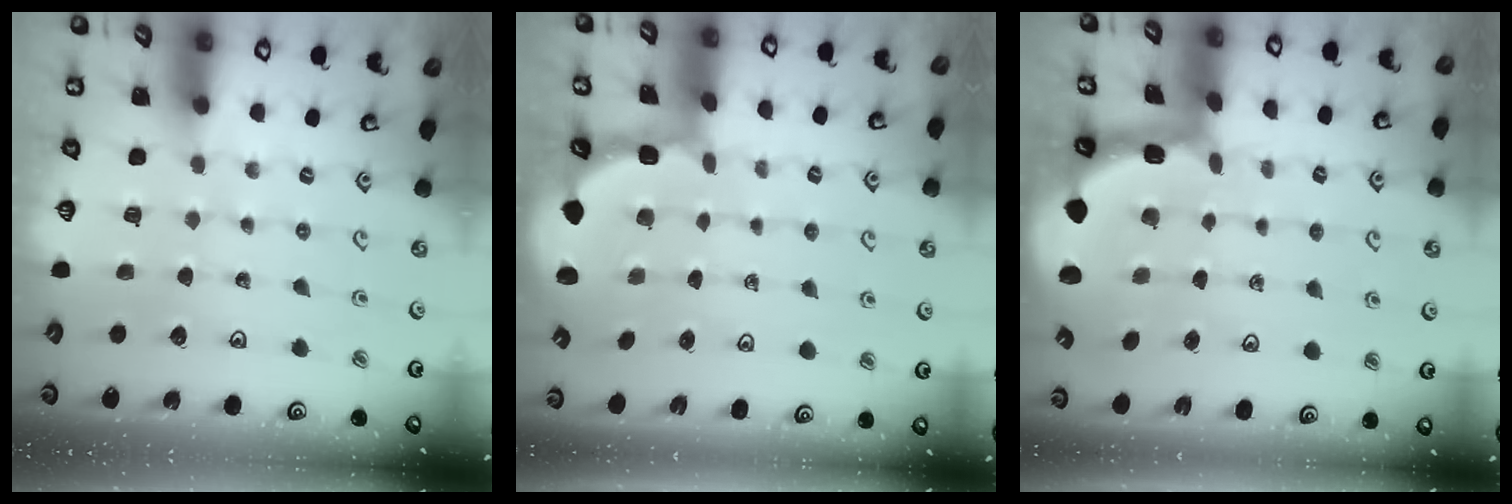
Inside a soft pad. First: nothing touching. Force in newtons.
{"total": 1.8, "press": 1.5, "slide": 1.1}
{"total": 2.3, "press": 2.2, "slide": 0.7}